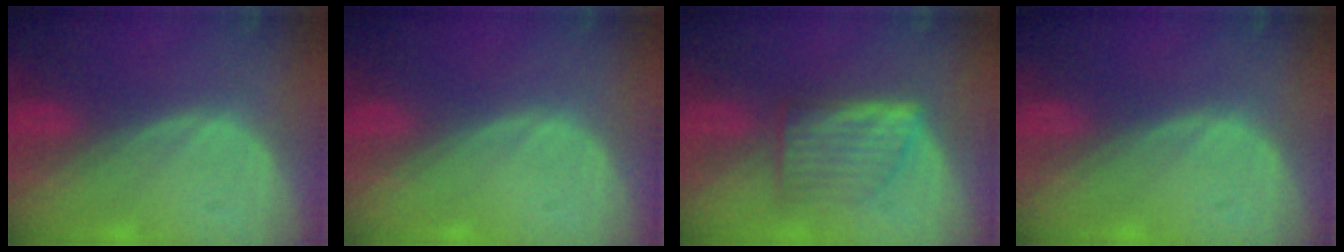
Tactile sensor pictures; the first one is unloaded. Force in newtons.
{"total": 0.0}
{"total": 5.7, "press": 5.6, "slide": 1.2}
{"total": 0.0}